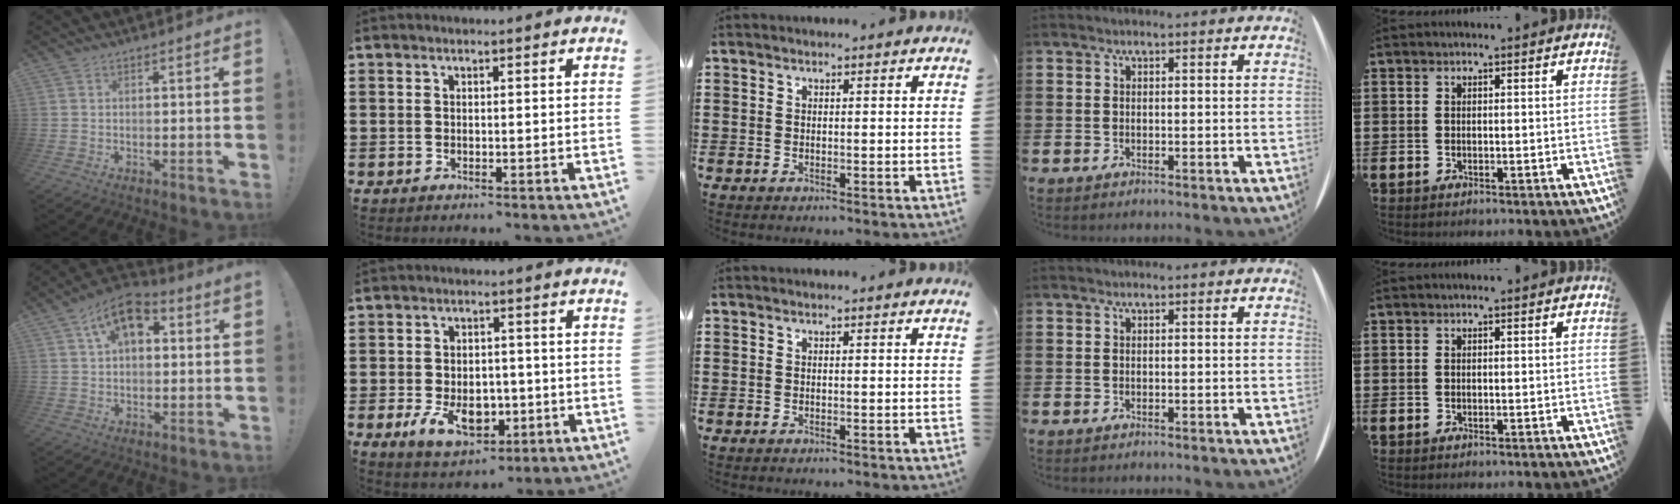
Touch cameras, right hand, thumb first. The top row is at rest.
{"thumb": {"total": 10.3, "force": [4.2, 6.1, 7.2], "torque": [-0.118, 0.001, 0.077]}, "index": {"total": 6.9, "force": [-2.2, 4.4, 4.8], "torque": [-0.085, -0.002, -0.044]}}